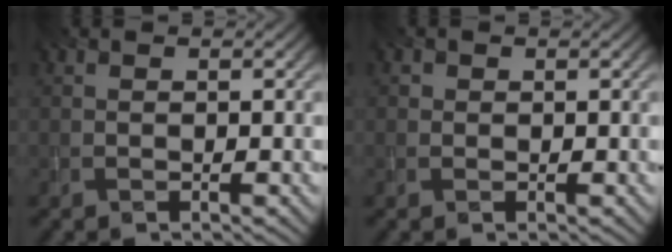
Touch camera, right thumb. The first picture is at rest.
{"total": 0.8, "force": [0.1, 0.8, 0.1], "torque": [0.000, -0.003, 0.000]}